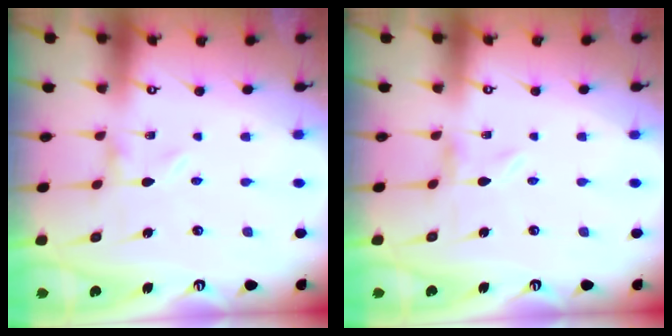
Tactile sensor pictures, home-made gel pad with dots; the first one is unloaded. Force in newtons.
{"total": 0.0}